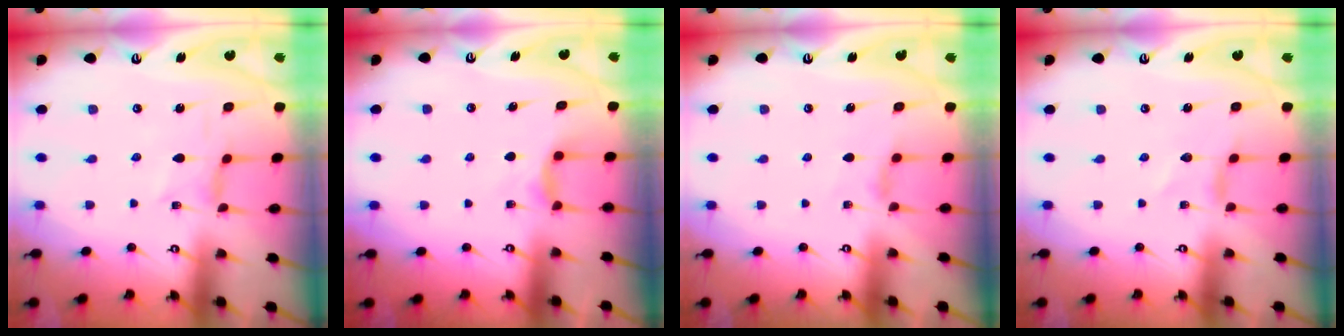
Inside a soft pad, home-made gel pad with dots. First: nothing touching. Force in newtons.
{"total": 4.5, "press": 4.4, "slide": 0.5}
{"total": 3.3, "press": 3.3, "slide": 0.5}
{"total": 0.5, "press": 0.5, "slide": 0.1}